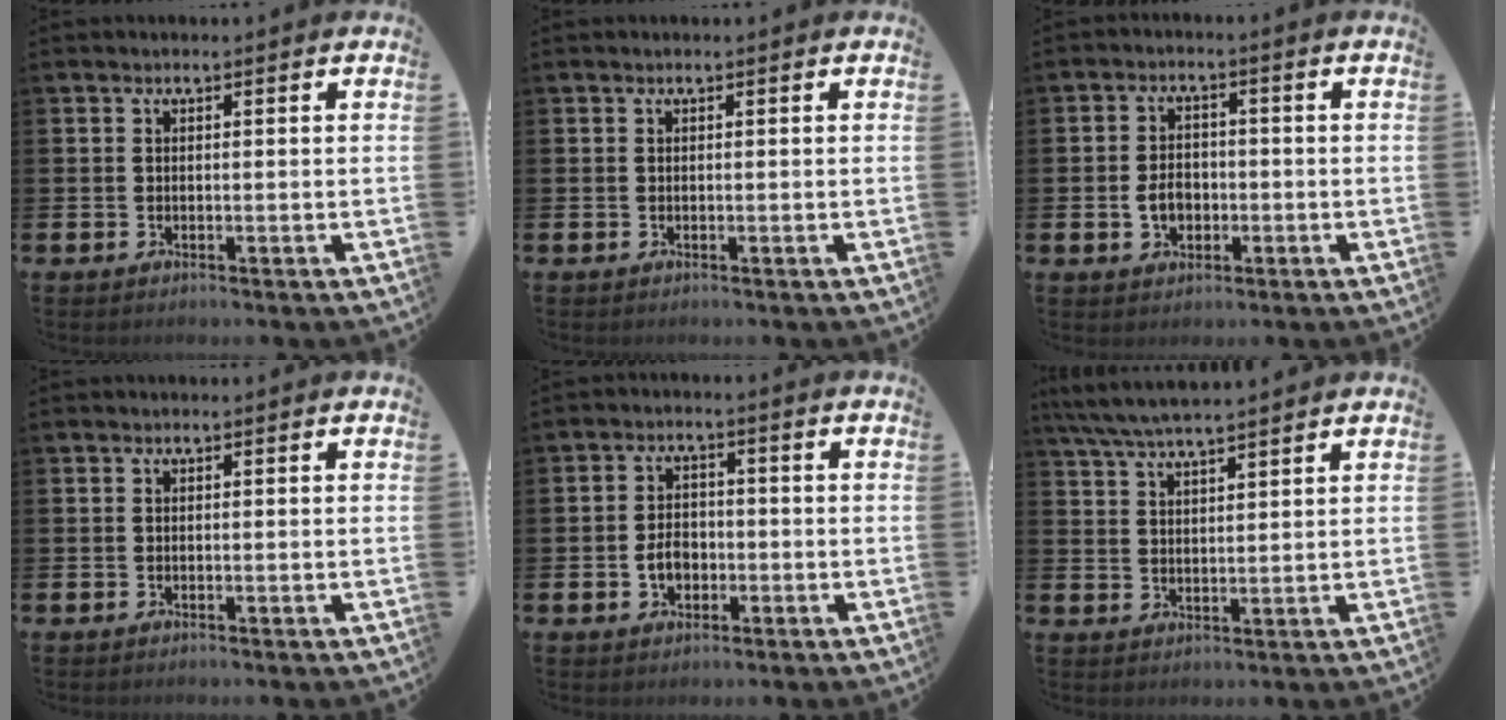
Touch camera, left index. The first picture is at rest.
{"total": 0.0}
{"total": 3.6, "force": [-0.9, 2.8, 2.2], "torque": [-0.029, 0.000, -0.022]}
{"total": 0.0}
{"total": 3.5, "force": [-1.0, 2.6, 2.1], "torque": [-0.027, -0.003, -0.025]}
{"total": 5.3, "force": [5.0, 0.3, 1.8], "torque": [-0.053, -0.016, 0.091]}